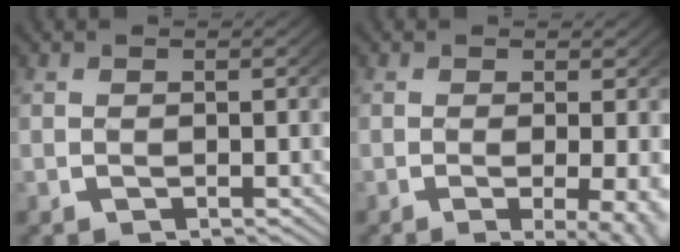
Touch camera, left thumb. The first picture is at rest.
{"total": 5.0, "force": [-2.0, 1.6, 4.3], "torque": [-0.066, -0.022, -0.021]}